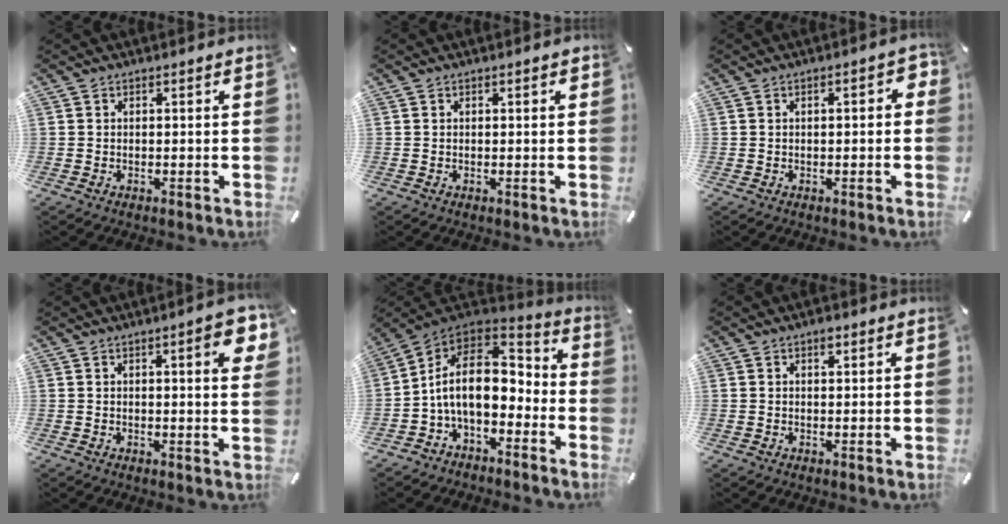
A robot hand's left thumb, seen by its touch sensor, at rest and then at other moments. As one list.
[{"total": 0.7, "force": [0.2, 0.2, 0.7], "torque": [-0.005, -0.002, 0.001]}, {"total": 3.5, "force": [-0.1, 1.5, 3.1], "torque": [-0.040, 0.005, -0.007]}, {"total": 6.9, "force": [2.5, 1.5, 6.3], "torque": [-0.088, -0.007, 0.037]}, {"total": 15.8, "force": [-1.1, 10.2, 12.0], "torque": [-0.230, 0.005, -0.020]}, {"total": 1.8, "force": [0.9, 0.6, 1.5], "torque": [-0.024, -0.002, 0.013]}]